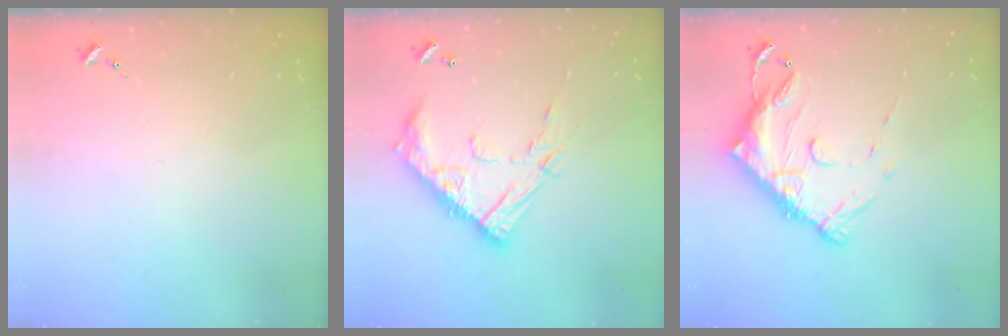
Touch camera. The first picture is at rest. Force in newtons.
{"total": 20.4, "press": 20.4, "slide": 1.5}
{"total": 15.0, "press": 14.9, "slide": 1.7}